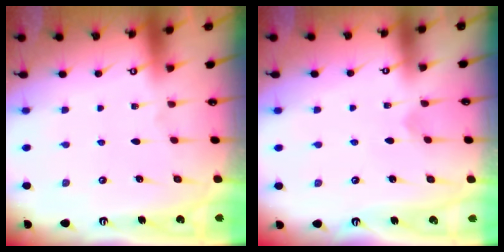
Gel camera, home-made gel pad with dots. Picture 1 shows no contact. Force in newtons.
{"total": 2.4, "press": 2.4, "slide": 0.3}